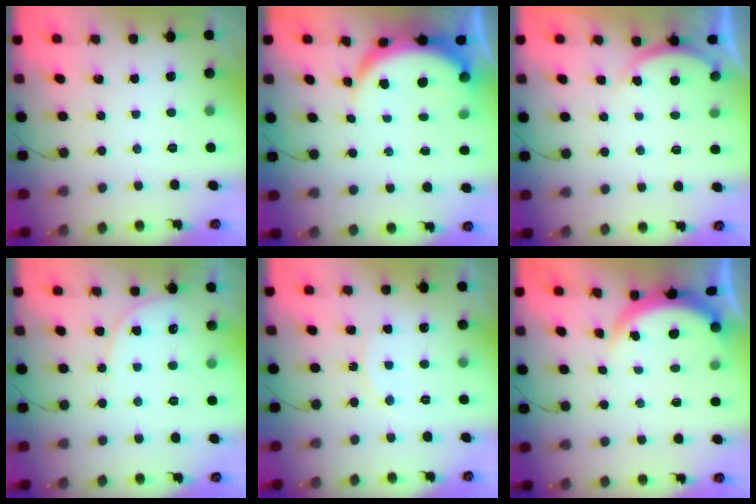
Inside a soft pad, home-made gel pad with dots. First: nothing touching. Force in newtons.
{"total": 5.8, "press": 5.8, "slide": 0.8}
{"total": 2.6, "press": 2.5, "slide": 0.7}
{"total": 6.1, "press": 6.1, "slide": 0.3}
{"total": 7.1, "press": 7.0, "slide": 0.6}
{"total": 3.9, "press": 3.7, "slide": 1.5}